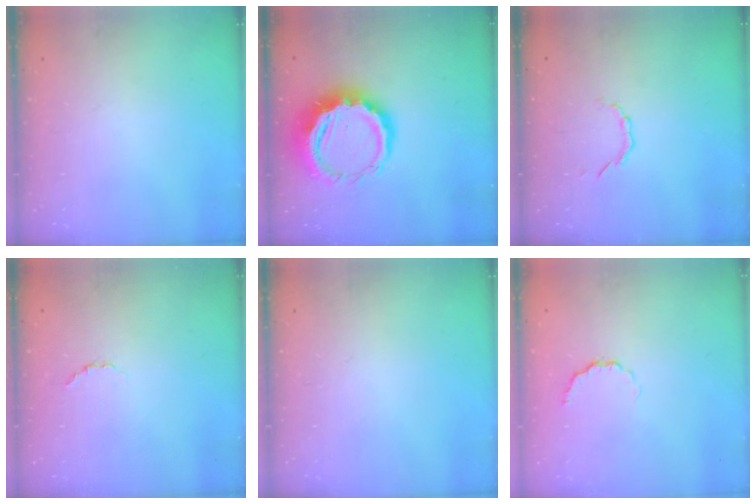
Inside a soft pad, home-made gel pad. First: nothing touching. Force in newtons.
{"total": 11.8, "press": 11.6, "slide": 2.2}
{"total": 3.2, "press": 3.1, "slide": 0.7}
{"total": 2.2, "press": 2.0, "slide": 0.8}
{"total": 0.0}
{"total": 4.2, "press": 4.0, "slide": 1.1}